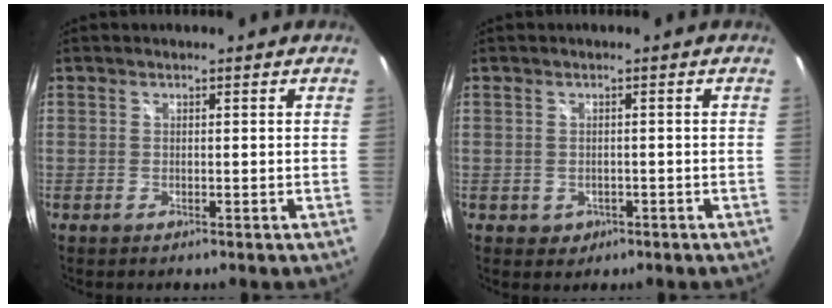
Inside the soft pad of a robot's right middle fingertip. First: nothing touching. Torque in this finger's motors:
{"motor_torque": [0.45, -0.13, 0.01, 0.01]}